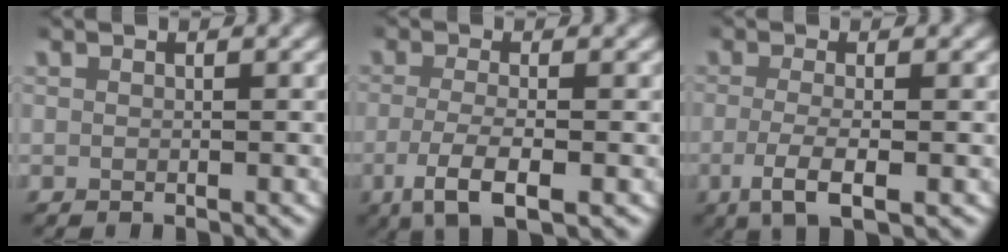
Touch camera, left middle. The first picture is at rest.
{"total": 4.5, "force": [-1.9, 1.3, 3.9], "torque": [-0.085, -0.016, -0.025]}
{"total": 3.8, "force": [-1.4, 0.9, 3.4], "torque": [-0.078, -0.016, -0.017]}